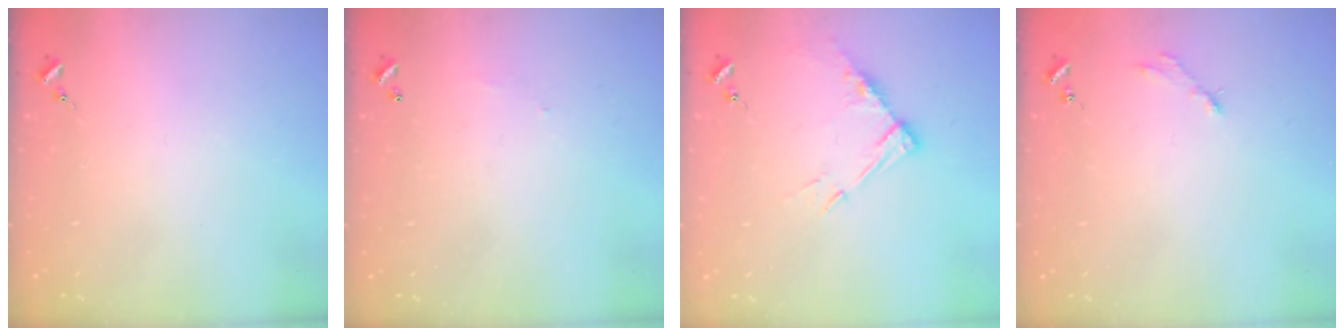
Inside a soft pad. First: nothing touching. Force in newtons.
{"total": 3.7, "press": 3.7, "slide": 0.2}
{"total": 9.1, "press": 9.1, "slide": 0.7}
{"total": 2.8, "press": 2.8, "slide": 0.4}